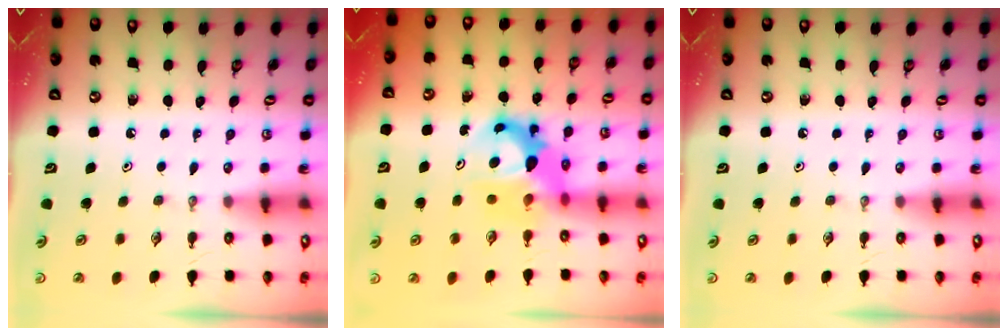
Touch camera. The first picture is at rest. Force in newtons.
{"total": 9.6, "press": 9.6, "slide": 1.1}
{"total": 0.0}